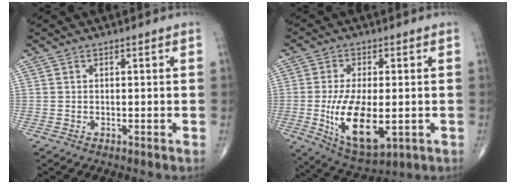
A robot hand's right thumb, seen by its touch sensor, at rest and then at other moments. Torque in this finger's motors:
{"motor_torque": [-0.22, 2.19, 0.81, 0.40, 0.48]}